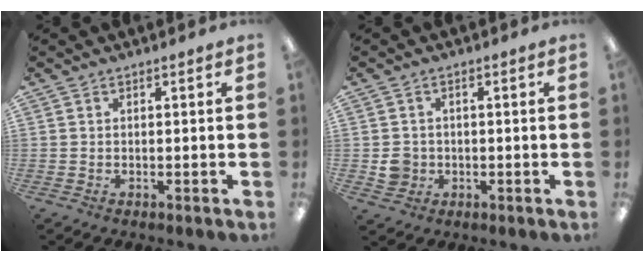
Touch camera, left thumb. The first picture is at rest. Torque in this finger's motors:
{"motor_torque": [-0.12, 0.14, 0.03, -0.09, 0.00]}